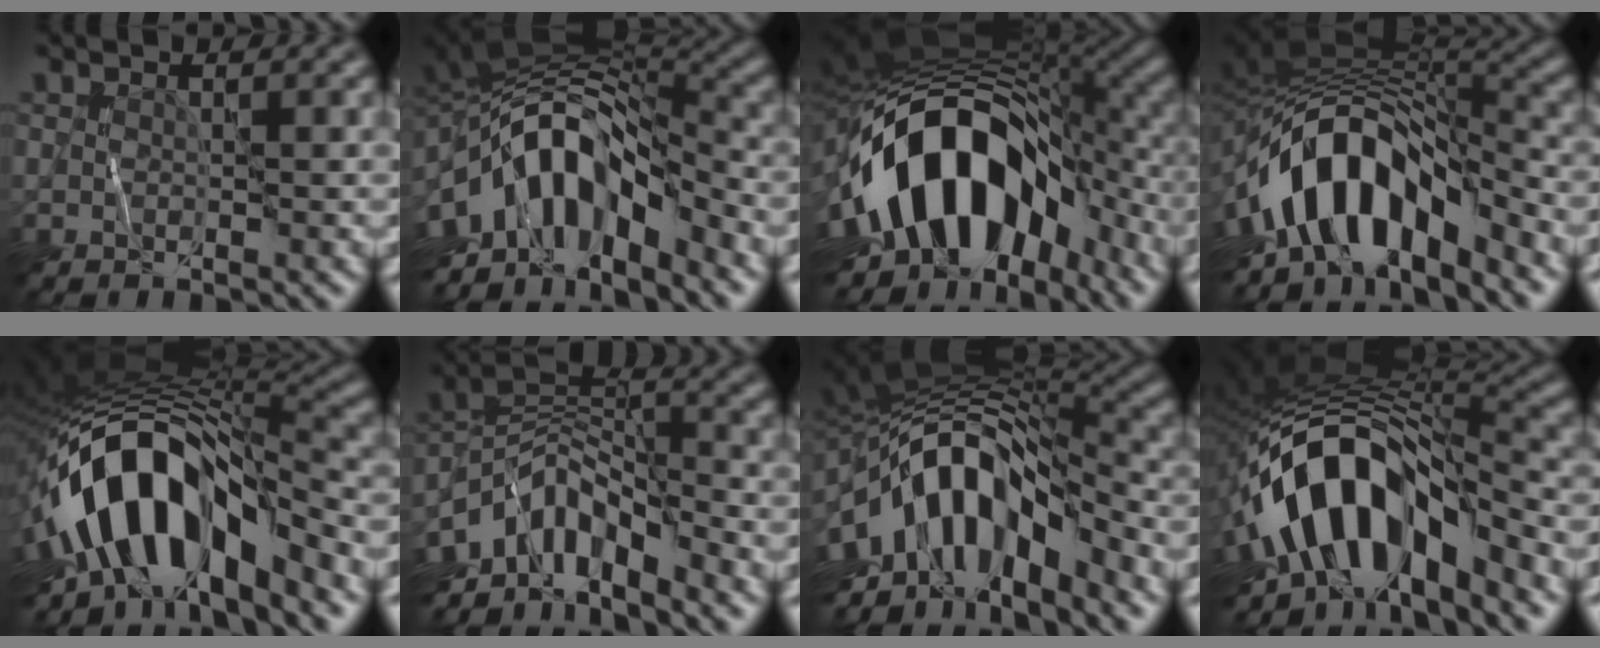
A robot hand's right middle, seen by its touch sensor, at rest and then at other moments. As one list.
[{"total": 12.2, "force": [-4.2, 6.3, 9.5], "torque": [-0.151, 0.011, -0.080]}, {"total": 16.2, "force": [-4.1, 9.9, 12.2], "torque": [-0.198, 0.004, -0.072]}, {"total": 12.0, "force": [-5.1, 6.2, 8.9], "torque": [-0.140, 0.002, -0.089]}, {"total": 14.1, "force": [-4.4, 7.2, 11.3], "torque": [-0.179, 0.014, -0.089]}, {"total": 8.1, "force": [-5.1, 3.5, 5.2], "torque": [-0.075, 0.002, -0.108]}, {"total": 13.4, "force": [-4.0, 6.8, 10.9], "torque": [-0.172, 0.015, -0.080]}, {"total": 13.4, "force": [-5.1, 7.0, 10.2], "torque": [-0.161, 0.015, -0.098]}]